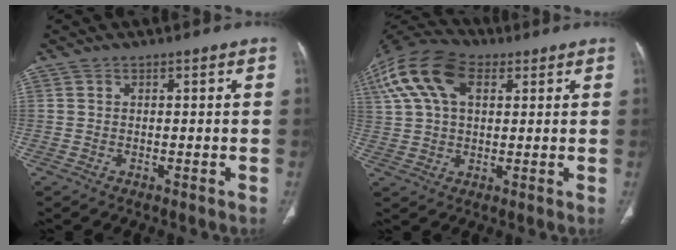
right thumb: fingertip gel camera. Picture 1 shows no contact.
{"total": 18.8, "force": [7.4, 11.1, 13.2], "torque": [-0.291, 0.034, 0.131]}